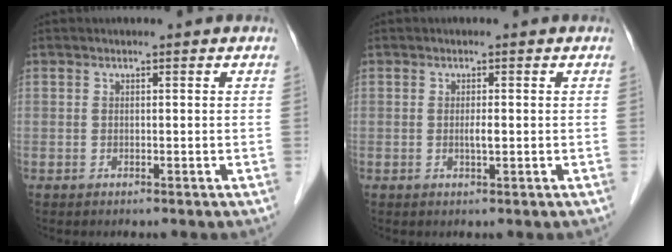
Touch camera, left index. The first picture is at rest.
{"total": 1.3, "force": [-0.2, 0.1, 1.2], "torque": [-0.027, -0.003, -0.003]}